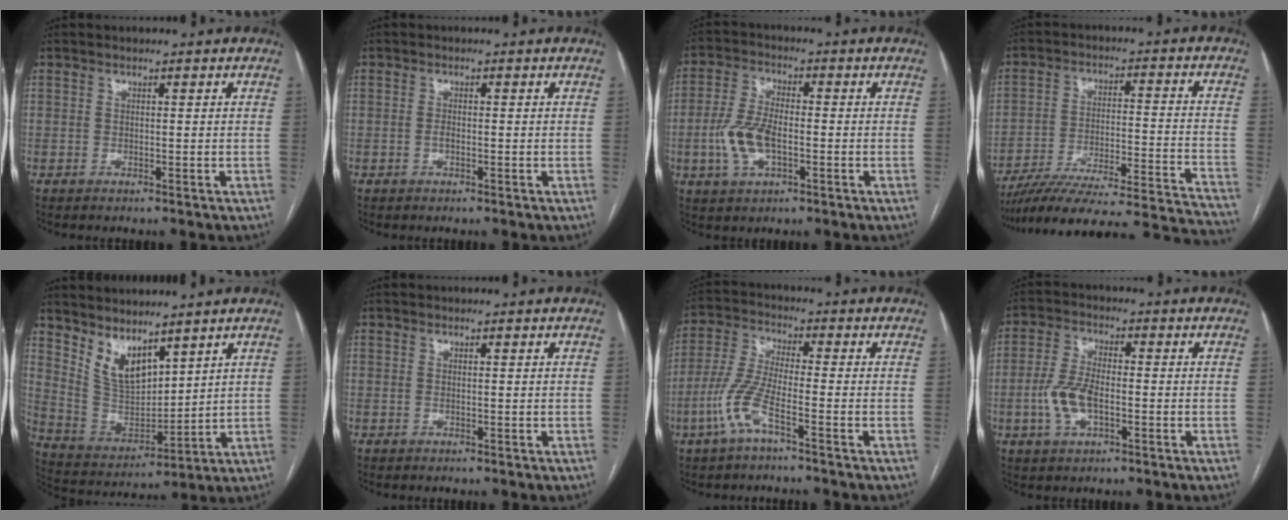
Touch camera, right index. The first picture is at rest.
{"total": 0.9, "force": [-0.1, 0.4, 0.8], "torque": [-0.019, 0.003, -0.003]}
{"total": 7.9, "force": [-2.0, 3.5, 6.8], "torque": [-0.156, 0.005, -0.037]}
{"total": 29.7, "force": [-27.0, 2.4, 12.2], "torque": [-0.117, -0.015, -0.370]}
{"total": 9.2, "force": [6.5, 3.8, 5.2], "torque": [-0.109, 0.002, 0.150]}
{"total": 0.0}
{"total": 7.8, "force": [-3.8, 1.1, 6.8], "torque": [-0.159, 0.002, -0.081]}
{"total": 6.9, "force": [-1.8, 3.0, 5.9], "torque": [-0.134, 0.006, -0.034]}